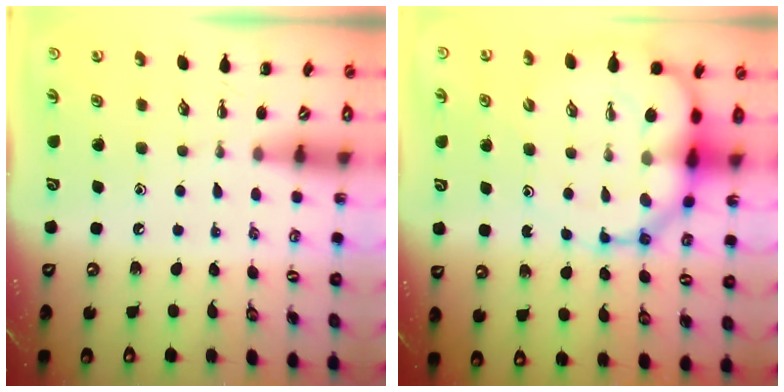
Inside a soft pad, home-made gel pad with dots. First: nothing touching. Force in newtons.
{"total": 14.1, "press": 13.6, "slide": 3.9}